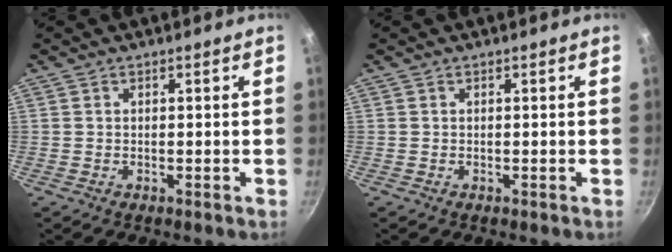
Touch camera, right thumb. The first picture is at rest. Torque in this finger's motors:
{"motor_torque": [0.02, 0.02, 0.00, 0.01, 0.02]}